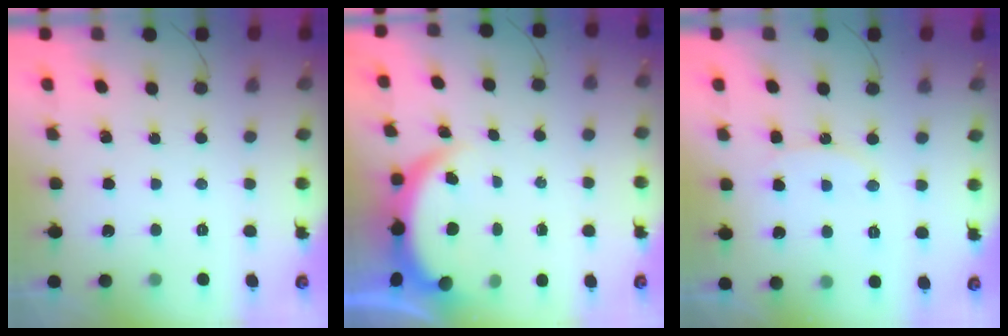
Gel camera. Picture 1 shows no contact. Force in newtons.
{"total": 3.9, "press": 3.9, "slide": 0.2}
{"total": 8.9, "press": 8.8, "slide": 0.9}